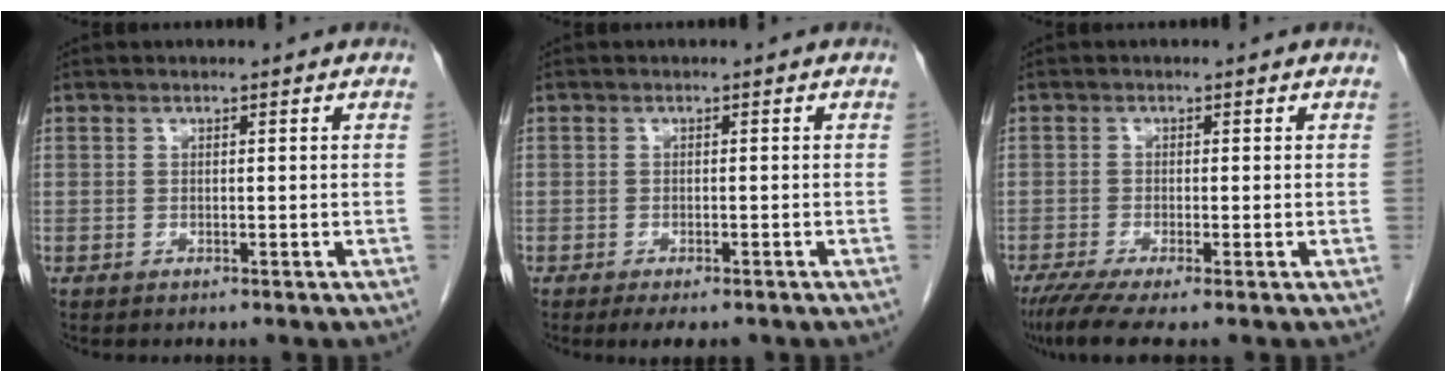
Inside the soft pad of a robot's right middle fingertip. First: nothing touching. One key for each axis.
{"total": 4.1, "fx": -3.1, "fy": 1.5, "fz": 2.2, "tx": -0.028, "ty": -0.007, "tz": -0.042}
{"total": 5.2, "fx": -3.7, "fy": 0.2, "fz": 3.7, "tx": -0.063, "ty": -0.015, "tz": -0.066}